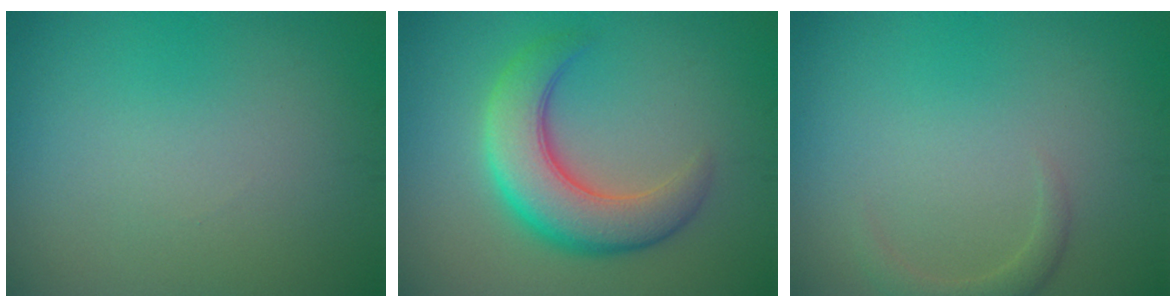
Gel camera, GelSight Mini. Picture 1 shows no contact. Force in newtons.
{"total": 6.3, "press": 6.3, "slide": 0.4}
{"total": 1.6, "press": 1.6, "slide": 0.1}